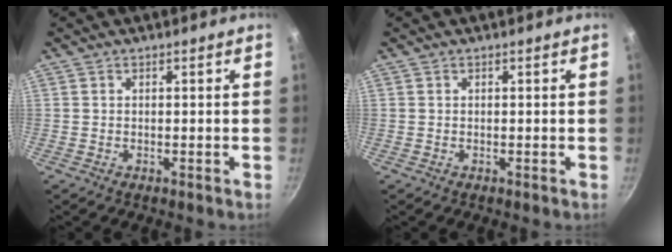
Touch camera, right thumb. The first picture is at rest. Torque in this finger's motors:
{"motor_torque": [-0.16, -0.16, 0.28, 0.28, 0.00]}